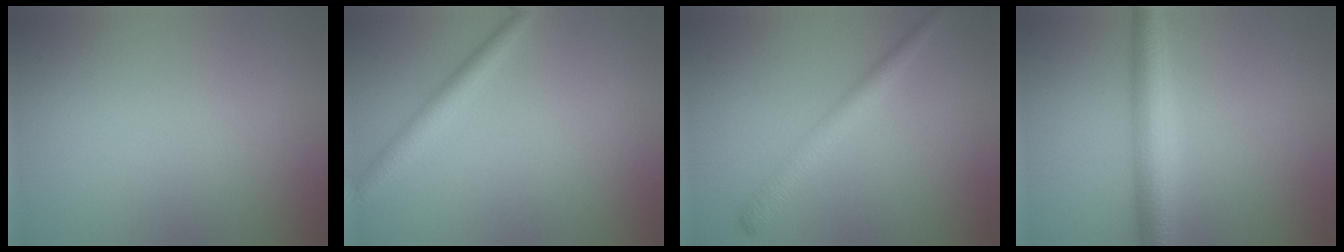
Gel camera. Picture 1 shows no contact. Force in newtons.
{"total": 2.1, "press": 2.1, "slide": 0.1}
{"total": 2.6, "press": 2.6, "slide": 0.1}
{"total": 4.4, "press": 4.4, "slide": 0.0}